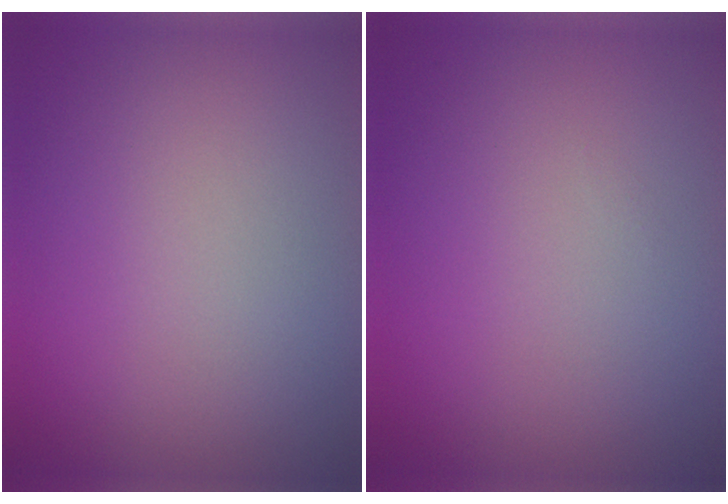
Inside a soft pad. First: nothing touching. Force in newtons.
{"total": 0.0}